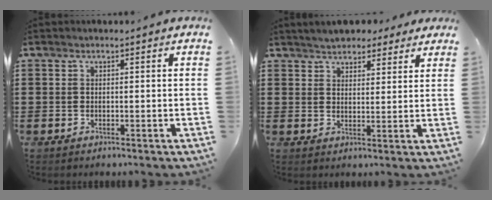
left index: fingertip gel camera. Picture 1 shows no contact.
{"total": 4.0, "force": [3.7, 1.5, 0.5], "torque": [-0.024, 0.000, 0.070]}